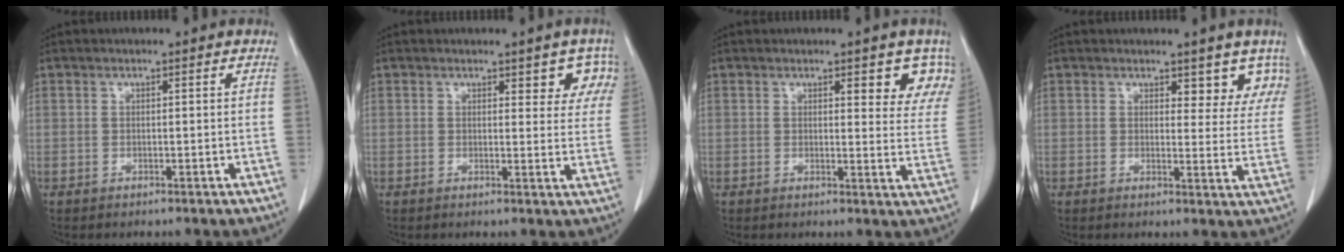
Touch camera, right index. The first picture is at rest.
{"total": 5.2, "force": [3.4, 2.2, 3.3], "torque": [-0.015, -0.003, 0.029]}
{"total": 6.8, "force": [4.9, 2.1, 4.3], "torque": [-0.032, -0.017, 0.041]}
{"total": 6.2, "force": [5.1, 2.6, 2.3], "torque": [0.002, -0.015, 0.045]}